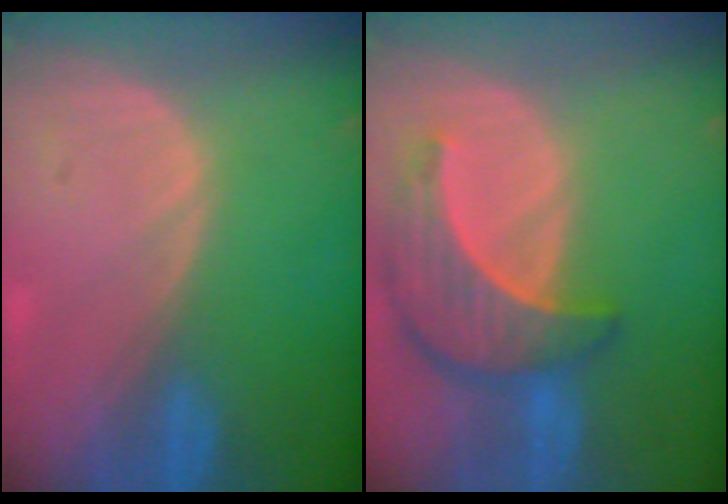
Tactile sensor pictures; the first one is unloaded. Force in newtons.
{"total": 8.8, "press": 8.0, "slide": 3.7}